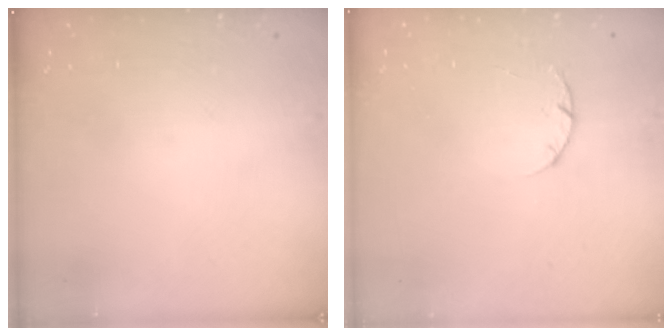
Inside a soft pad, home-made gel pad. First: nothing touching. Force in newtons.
{"total": 2.0, "press": 1.9, "slide": 0.4}